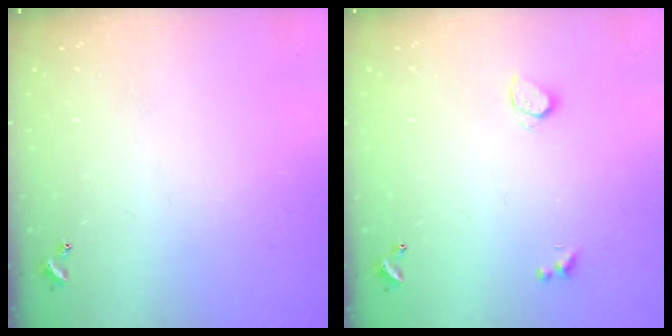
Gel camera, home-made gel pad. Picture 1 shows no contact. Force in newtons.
{"total": 0.6, "press": 0.5, "slide": 0.4}